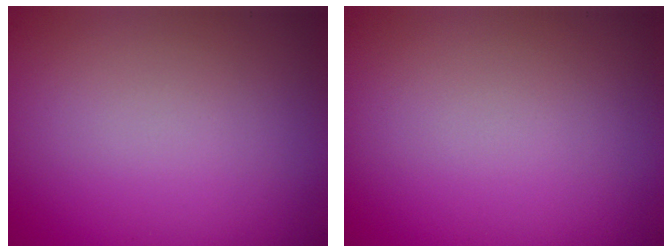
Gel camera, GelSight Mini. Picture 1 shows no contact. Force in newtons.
{"total": 0.0}